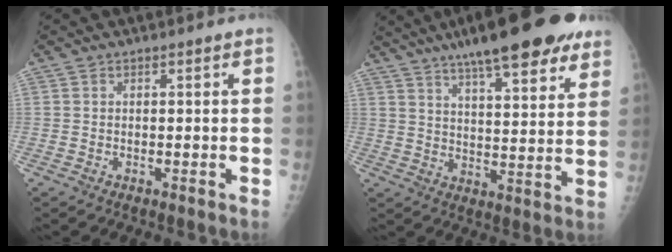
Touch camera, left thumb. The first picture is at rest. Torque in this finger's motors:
{"motor_torque": [3.77, 1.24, 1.51, -1.25, 0.41]}